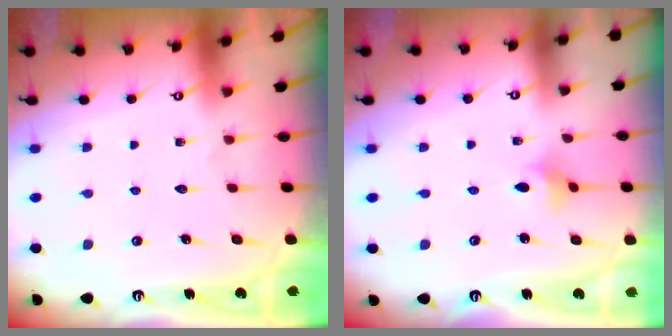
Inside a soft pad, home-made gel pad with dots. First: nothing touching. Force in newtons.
{"total": 2.2, "press": 2.1, "slide": 0.4}